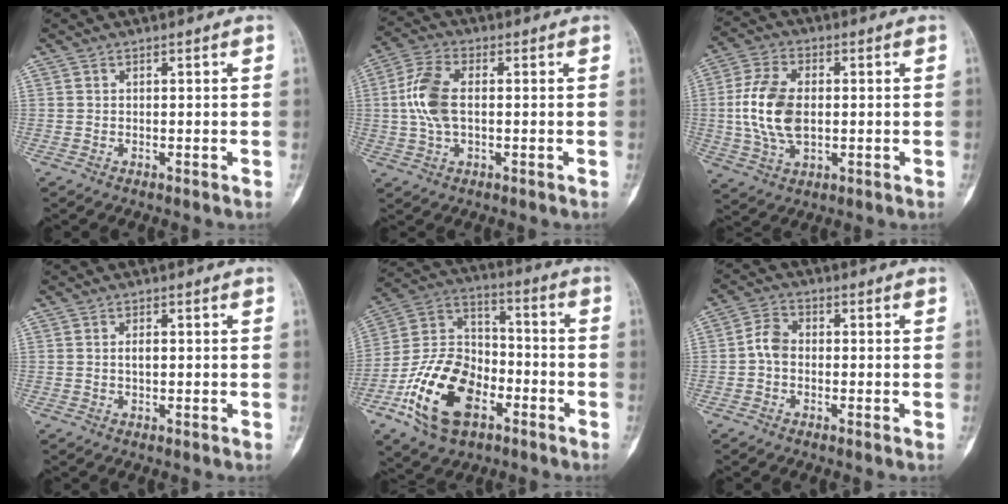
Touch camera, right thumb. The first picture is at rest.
{"total": 8.8, "force": [0.3, 4.6, 7.4], "torque": [-0.168, 0.014, 0.004]}
{"total": 11.9, "force": [0.0, 7.0, 9.6], "torque": [-0.194, 0.005, 0.003]}
{"total": 1.8, "force": [0.1, 0.8, 1.6], "torque": [-0.026, -0.002, 0.002]}
{"total": 19.8, "force": [-8.4, 12.1, 13.2], "torque": [-0.228, 0.059, -0.152]}
{"total": 4.1, "force": [-0.6, 3.0, 2.7], "torque": [-0.046, 0.014, -0.022]}